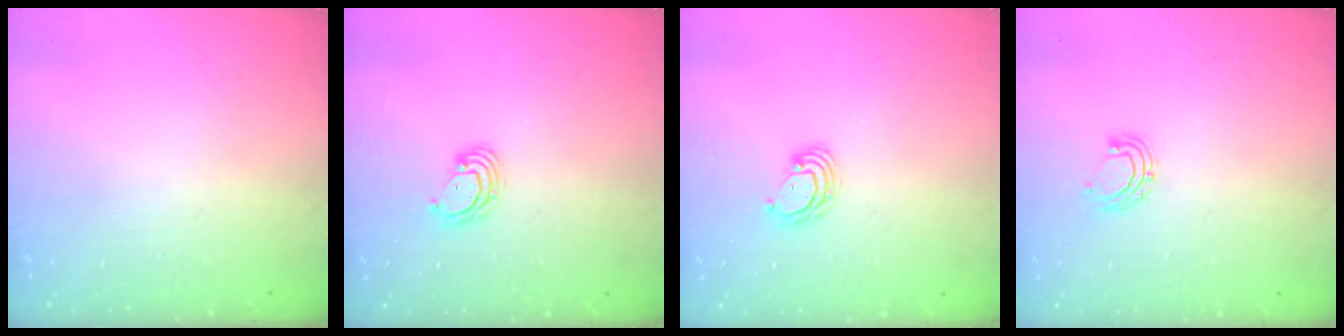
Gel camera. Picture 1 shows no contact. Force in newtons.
{"total": 3.9, "press": 3.9, "slide": 0.1}
{"total": 3.9, "press": 3.9, "slide": 0.1}
{"total": 5.5, "press": 5.4, "slide": 1.1}